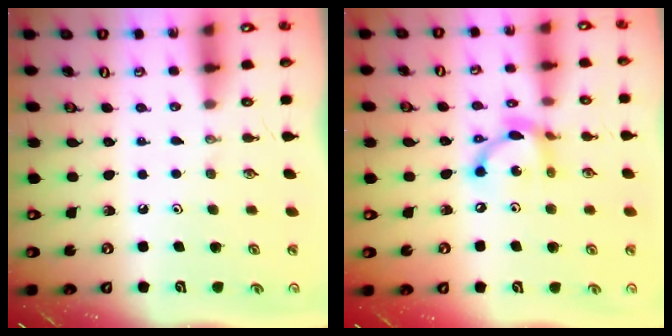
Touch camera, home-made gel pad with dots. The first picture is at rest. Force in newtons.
{"total": 11.8, "press": 11.8, "slide": 0.9}